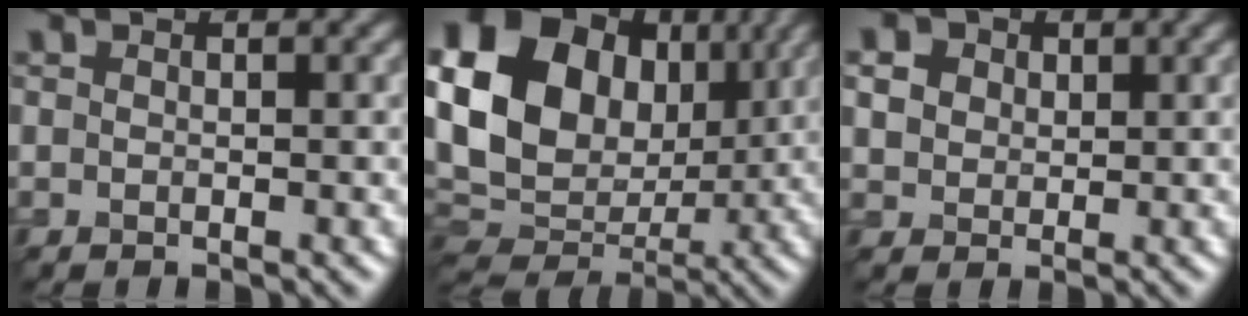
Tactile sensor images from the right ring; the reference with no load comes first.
{"total": 18.2, "force": [4.2, 14.1, 10.7], "torque": [-0.227, 0.019, 0.073]}
{"total": 5.9, "force": [2.7, 4.4, 2.9], "torque": [-0.080, 0.015, 0.033]}